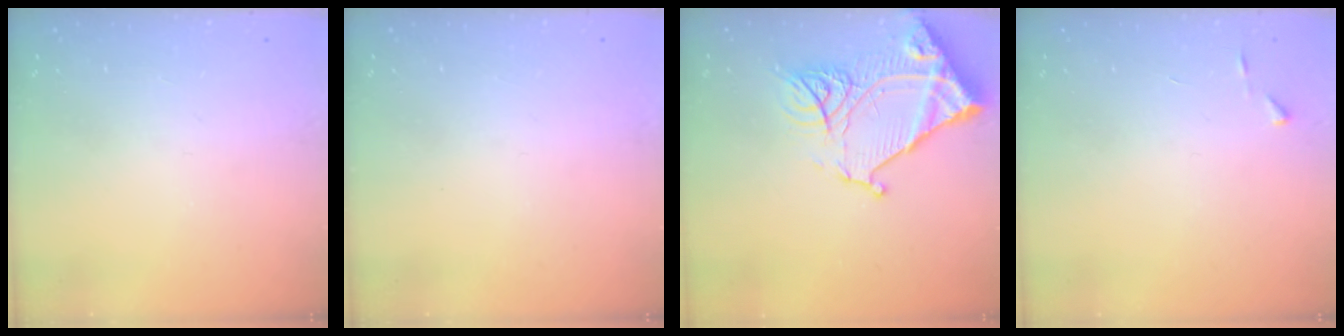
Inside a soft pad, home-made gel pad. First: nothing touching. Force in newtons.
{"total": 1.5, "press": 1.5, "slide": 0.1}
{"total": 16.3, "press": 16.2, "slide": 1.7}
{"total": 2.7, "press": 2.7, "slide": 0.3}